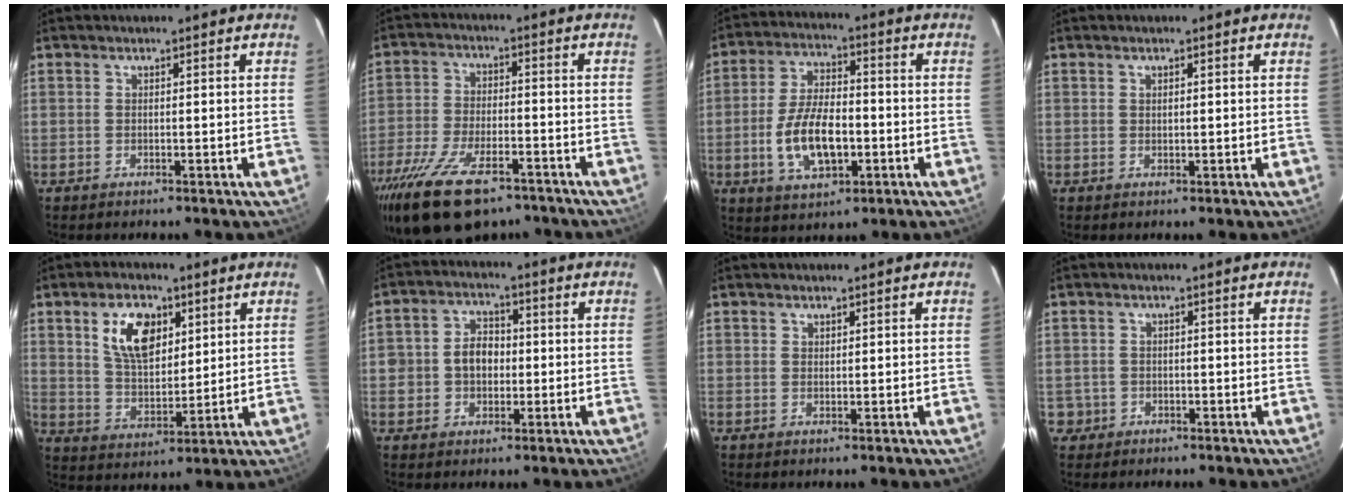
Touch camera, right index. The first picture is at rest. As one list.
[{"total": 18.3, "force": [-12.7, 7.5, 11.0], "torque": [-0.237, -0.042, -0.216]}, {"total": 12.0, "force": [-3.0, 5.9, 10.0], "torque": [-0.202, 0.001, -0.046]}, {"total": 0.8, "force": [0.4, 0.5, 0.6], "torque": [-0.009, 0.003, 0.008]}, {"total": 10.6, "force": [4.6, 6.0, 7.4], "torque": [-0.133, 0.012, 0.092]}, {"total": 6.3, "force": [-0.5, 5.4, 3.3], "torque": [-0.067, 0.019, -0.002]}, {"total": 0.7, "force": [0.5, 0.4, 0.1], "torque": [0.000, 0.002, 0.010]}, {"total": 2.5, "force": [-0.6, 2.5, 0.0], "torque": [0.001, 0.012, -0.006]}]